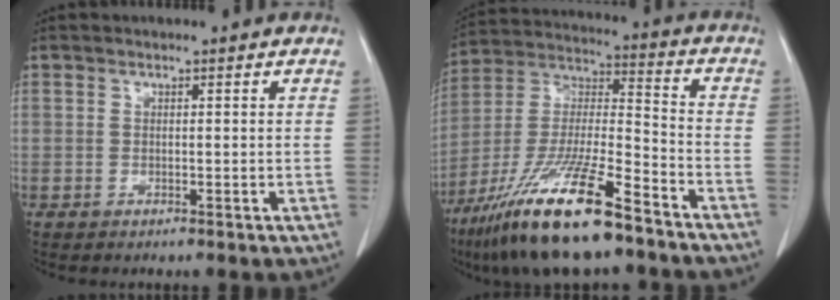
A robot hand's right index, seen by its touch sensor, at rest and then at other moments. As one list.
[{"total": 19.6, "force": [-13.2, 2.6, 14.3], "torque": [-0.301, -0.037, -0.243]}]